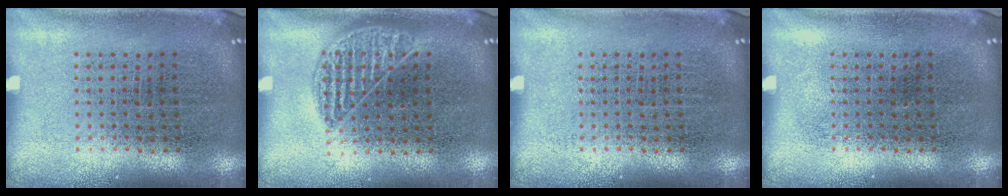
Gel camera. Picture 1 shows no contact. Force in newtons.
{"total": 1.0, "press": 0.8, "slide": 0.5}
{"total": 0.0}
{"total": 0.0}